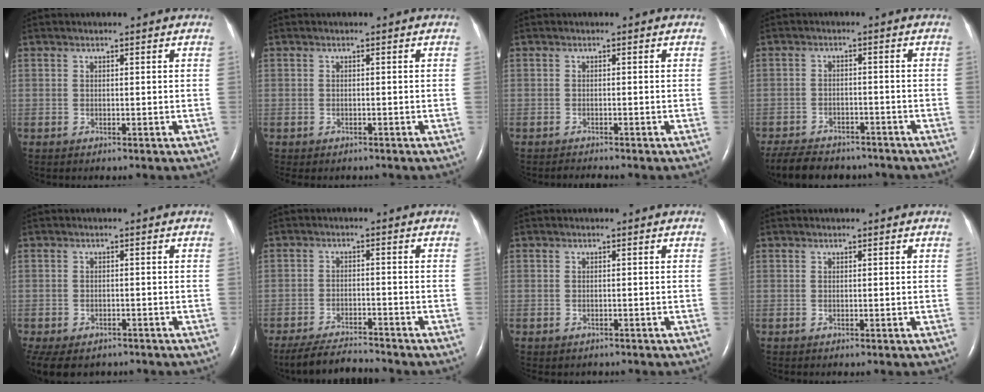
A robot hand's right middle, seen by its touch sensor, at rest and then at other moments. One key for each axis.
{"total": 2.3, "fx": -1.9, "fy": 1.0, "fz": 0.7, "tx": -0.009, "ty": -0.003, "tz": -0.022}
{"total": 1.4, "fx": -1.4, "fy": -0.1, "fz": 0.3, "tx": -0.011, "ty": -0.006, "tz": -0.019}
{"total": 12.2, "fx": -10.3, "fy": 4.6, "fz": 4.7, "tx": -0.097, "ty": -0.006, "tz": -0.145}
{"total": 11.6, "fx": -7.7, "fy": 7.1, "fz": 5.0, "tx": -0.132, "ty": -0.017, "tz": -0.096}
{"total": 6.5, "fx": -6.3, "fy": 0.2, "fz": 1.6, "tx": -0.030, "ty": -0.015, "tz": -0.111}
{"total": 1.1, "fx": -0.9, "fy": 0.7, "fz": 0.1, "tx": -0.009, "ty": 0.001, "tz": -0.012}
{"total": 0.0}